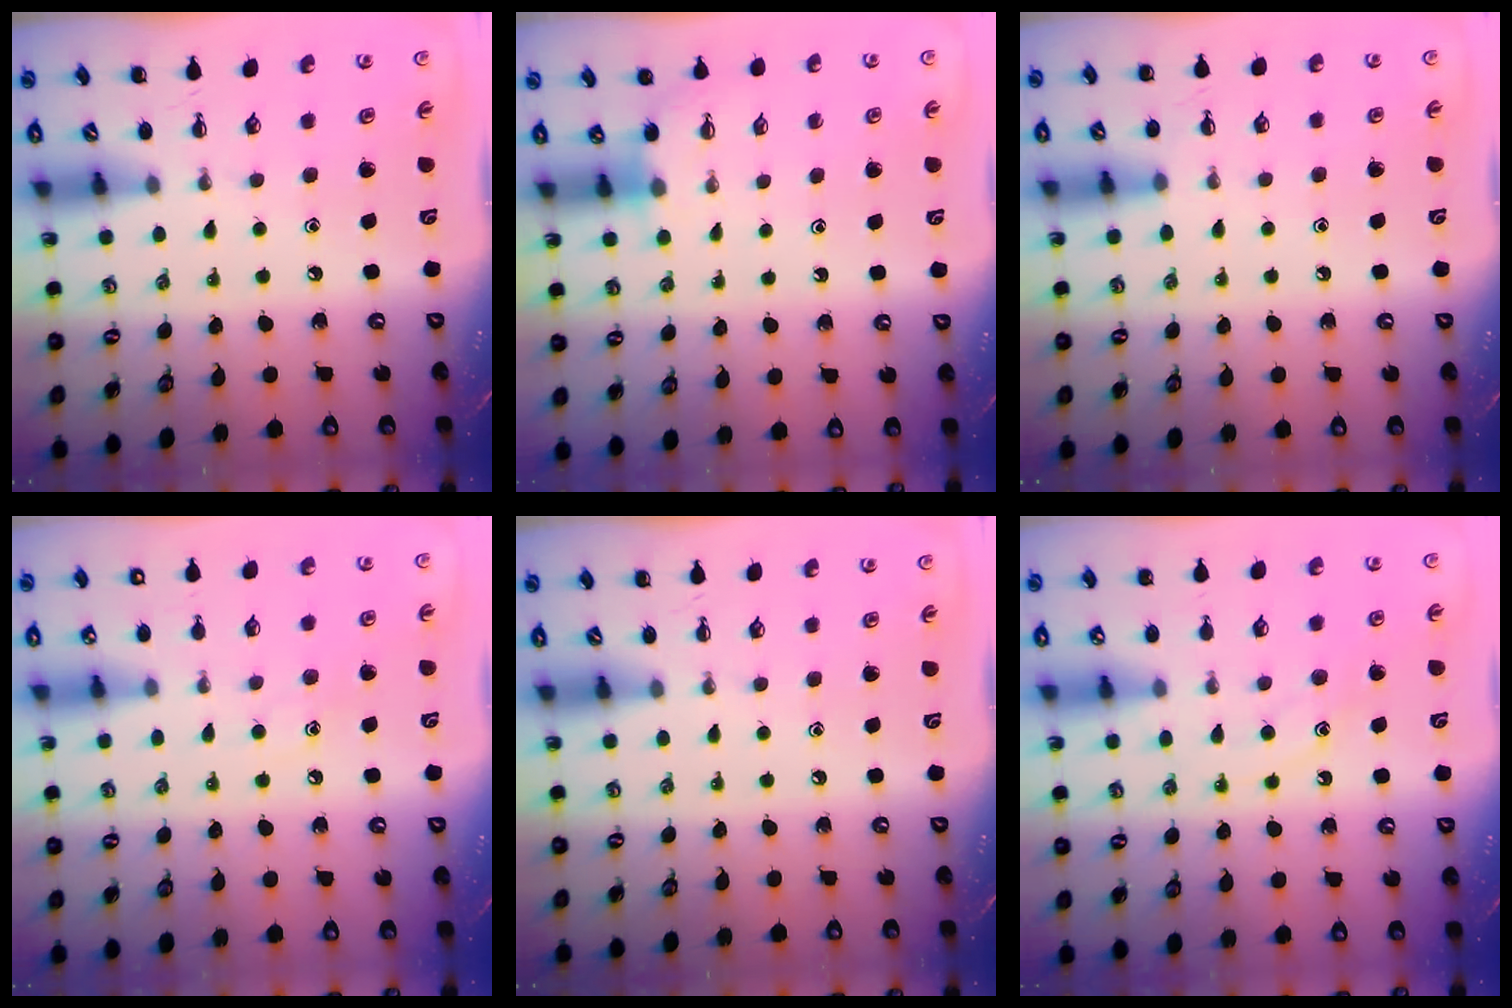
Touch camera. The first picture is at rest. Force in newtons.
{"total": 2.6, "press": 2.5, "slide": 0.9}
{"total": 6.9, "press": 6.6, "slide": 2.0}
{"total": 8.5, "press": 8.4, "slide": 1.7}
{"total": 0.0}
{"total": 11.9, "press": 11.9, "slide": 0.8}